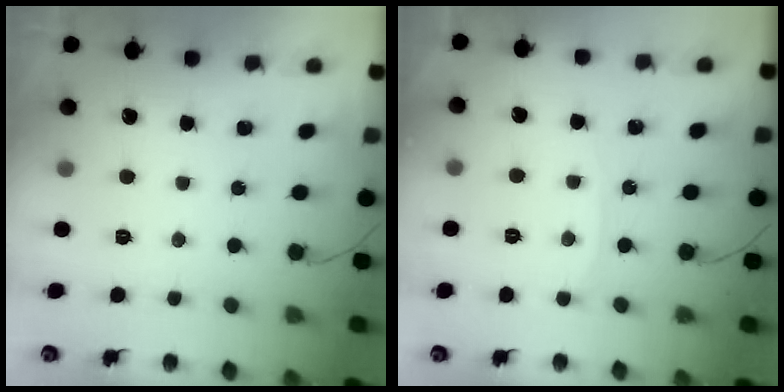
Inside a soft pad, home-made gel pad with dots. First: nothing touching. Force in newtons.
{"total": 3.6, "press": 3.6, "slide": 0.3}